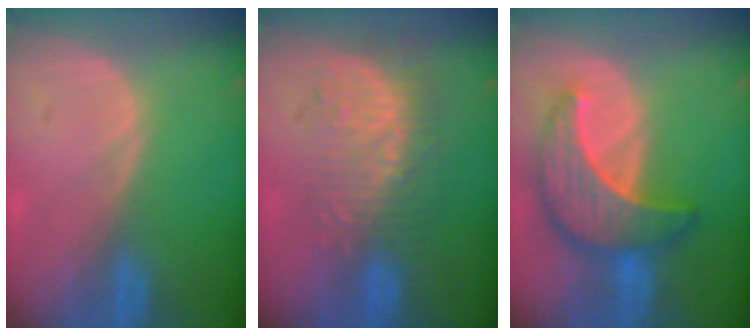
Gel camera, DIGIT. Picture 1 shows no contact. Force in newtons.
{"total": 9.0, "press": 8.4, "slide": 3.3}
{"total": 9.6, "press": 9.5, "slide": 0.8}